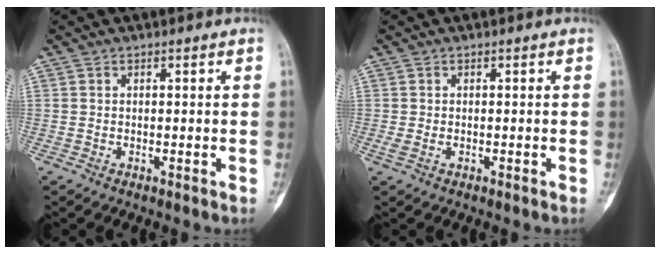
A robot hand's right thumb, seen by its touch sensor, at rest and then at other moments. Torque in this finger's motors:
{"motor_torque": [0.84, 0.17, 0.32, -0.09, 0.01]}